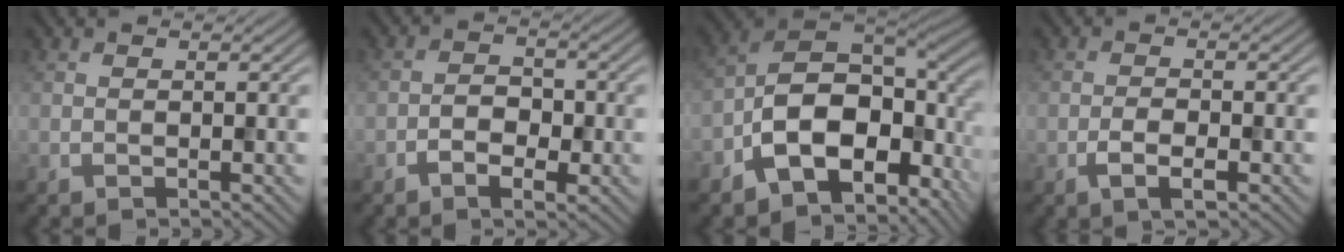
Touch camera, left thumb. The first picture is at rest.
{"total": 3.6, "force": [-1.7, 2.2, 2.3], "torque": [-0.035, 0.006, -0.034]}
{"total": 15.7, "force": [-5.1, 9.5, 11.5], "torque": [-0.204, -0.023, -0.084]}
{"total": 3.0, "force": [-1.4, 1.2, 2.3], "torque": [-0.049, -0.001, -0.030]}